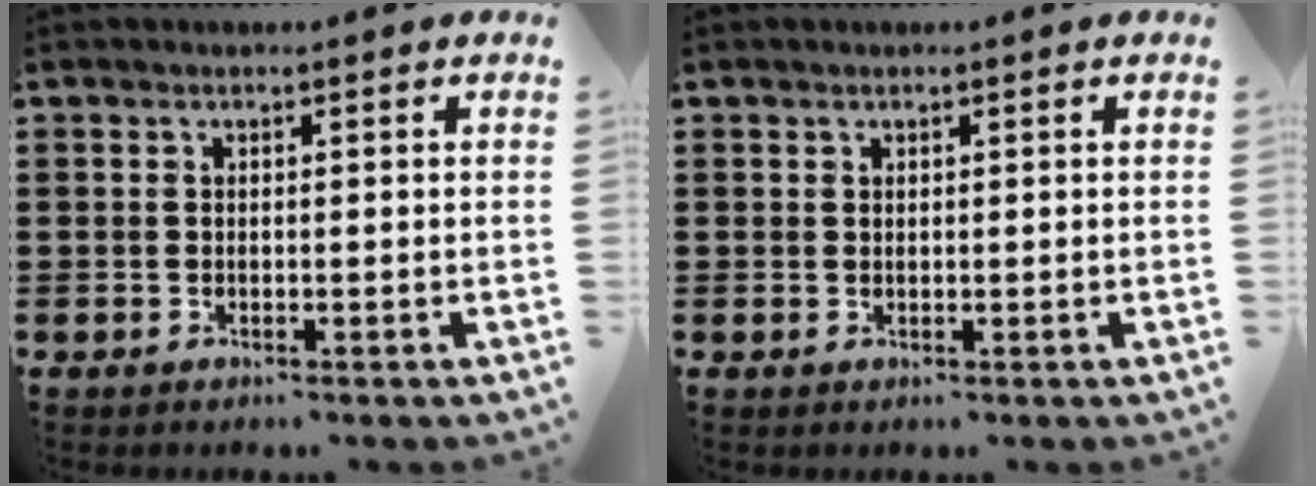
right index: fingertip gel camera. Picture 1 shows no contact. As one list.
[{"total": 0.5, "force": [0.4, 0.4, 0.1], "torque": [-0.003, 0.001, 0.008]}]